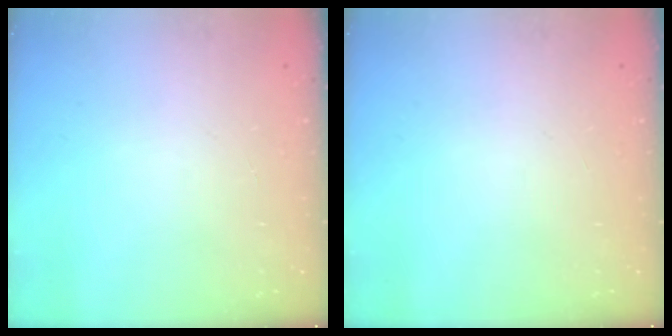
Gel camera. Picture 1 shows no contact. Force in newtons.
{"total": 0.0}